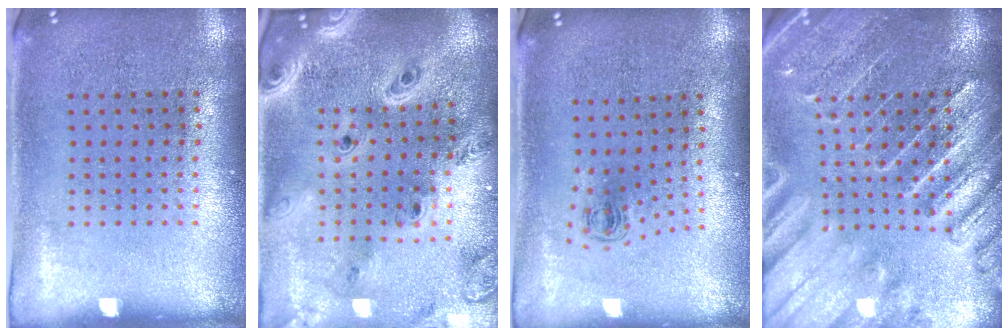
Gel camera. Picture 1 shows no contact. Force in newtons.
{"total": 3.9, "press": 3.0, "slide": 2.5}
{"total": 0.5, "press": 0.4, "slide": 0.4}
{"total": 3.2, "press": 3.0, "slide": 1.2}